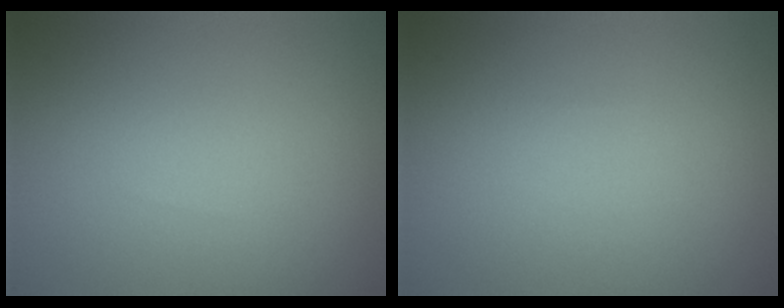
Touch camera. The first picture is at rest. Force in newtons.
{"total": 0.0}